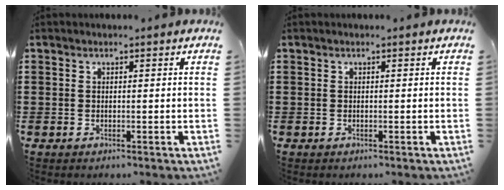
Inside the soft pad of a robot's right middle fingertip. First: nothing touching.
{"total": 0.0}